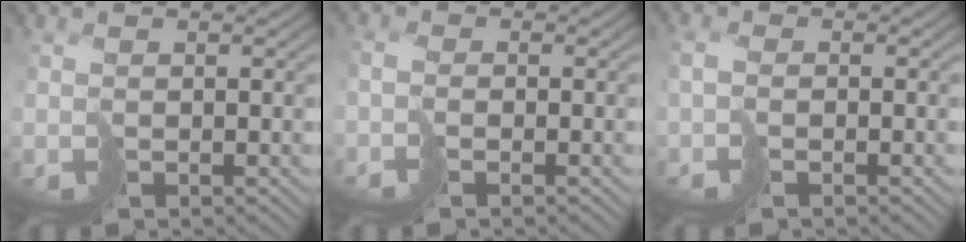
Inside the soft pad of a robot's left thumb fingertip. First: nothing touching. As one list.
[{"total": 1.7, "force": [-1.4, 0.6, 0.6], "torque": [0.000, 0.010, -0.032]}, {"total": 2.0, "force": [-0.9, 1.2, 1.4], "torque": [-0.025, 0.010, -0.021]}]